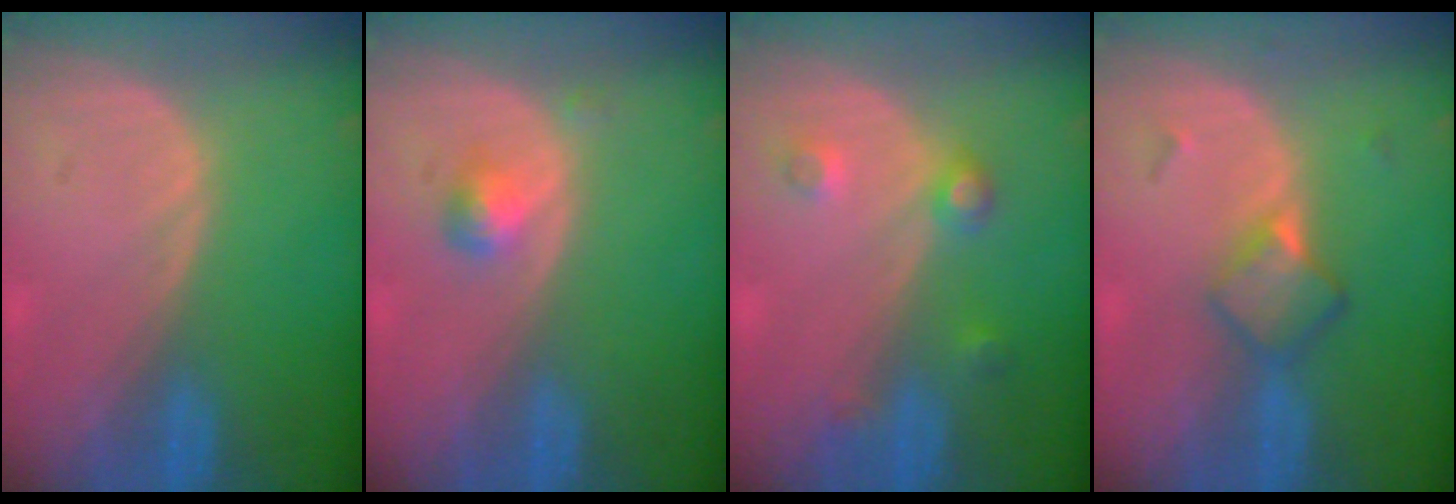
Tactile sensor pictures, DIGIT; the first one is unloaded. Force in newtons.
{"total": 2.2, "press": 2.2, "slide": 0.2}
{"total": 3.6, "press": 3.4, "slide": 1.3}
{"total": 4.8, "press": 4.2, "slide": 2.2}